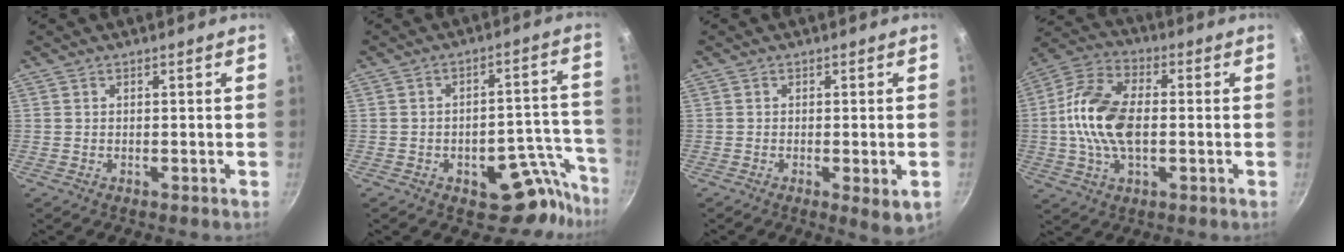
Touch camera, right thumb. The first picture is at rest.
{"total": 13.7, "force": [-8.2, 7.6, 8.0], "torque": [-0.001, 0.070, -0.104]}
{"total": 4.3, "force": [-1.0, 1.1, 4.0], "torque": [-0.061, -0.011, -0.013]}
{"total": 14.7, "force": [-0.6, 8.5, 12.0], "torque": [-0.223, 0.030, -0.027]}